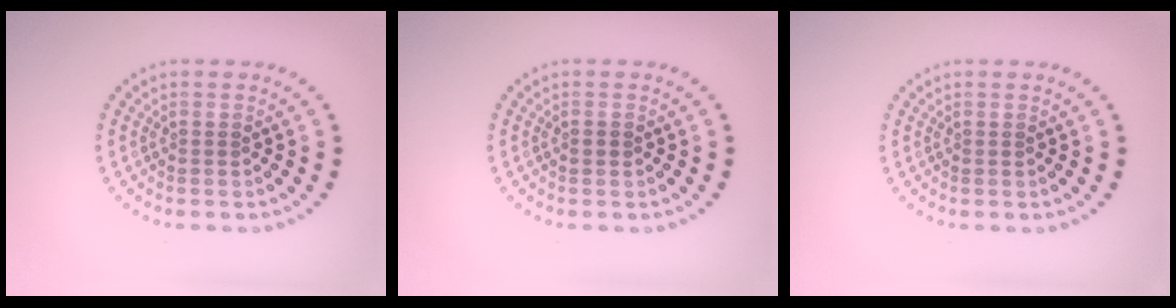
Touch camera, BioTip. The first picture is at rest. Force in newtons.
{"total": 0.8, "press": 0.8, "slide": 0.1}
{"total": 0.0}